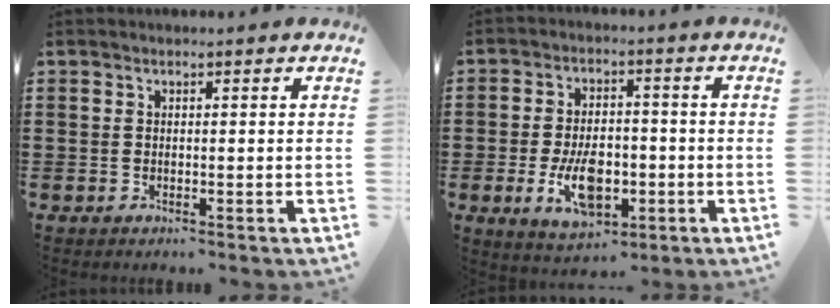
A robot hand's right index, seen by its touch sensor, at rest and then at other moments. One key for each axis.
{"total": 8.9, "fx": -2.6, "fy": 4.9, "fz": 6.9, "tx": -0.132, "ty": -0.005, "tz": -0.050}